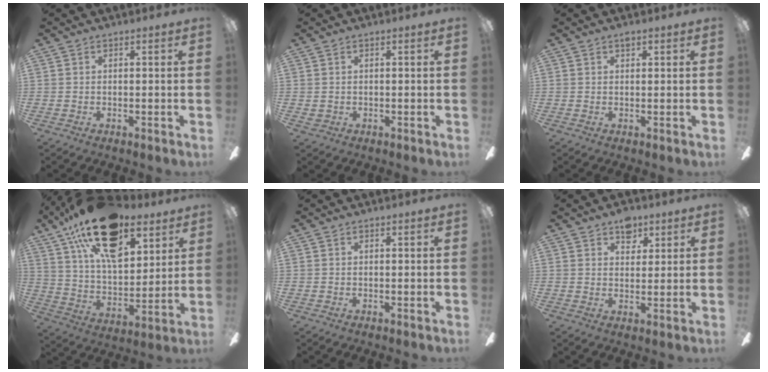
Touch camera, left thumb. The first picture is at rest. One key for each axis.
{"total": 0.9, "fx": 0.2, "fy": 0.9, "fz": 0.2, "tx": -0.006, "ty": 0.005, "tz": 0.003}
{"total": 1.3, "fx": 0.9, "fy": 0.6, "fz": 0.7, "tx": -0.001, "ty": -0.004, "tz": 0.013}
{"total": 24.4, "fx": 14.4, "fy": 12.5, "fz": 15.1, "tx": -0.253, "ty": -0.064, "tz": 0.253}
{"total": 0.0}
{"total": 6.0, "fx": 4.1, "fy": 3.6, "fz": 2.5, "tx": -0.013, "ty": -0.017, "tz": 0.068}